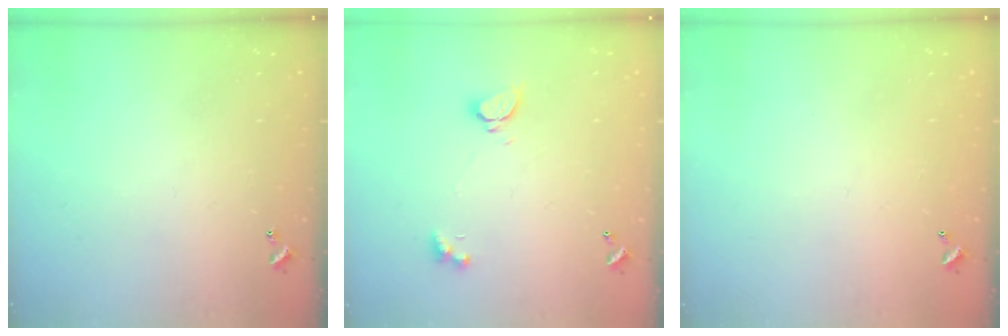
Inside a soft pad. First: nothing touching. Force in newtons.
{"total": 2.2, "press": 2.2, "slide": 0.3}
{"total": 2.9, "press": 2.9, "slide": 0.1}